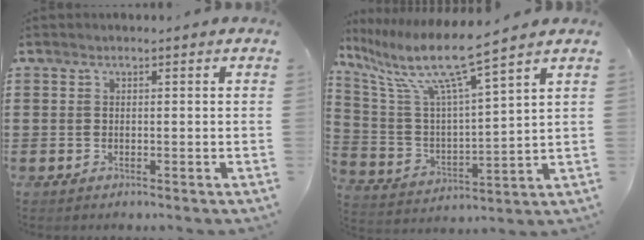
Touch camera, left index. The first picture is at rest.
{"total": 10.4, "force": [8.0, 0.4, 6.7], "torque": [-0.163, -0.051, 0.129]}